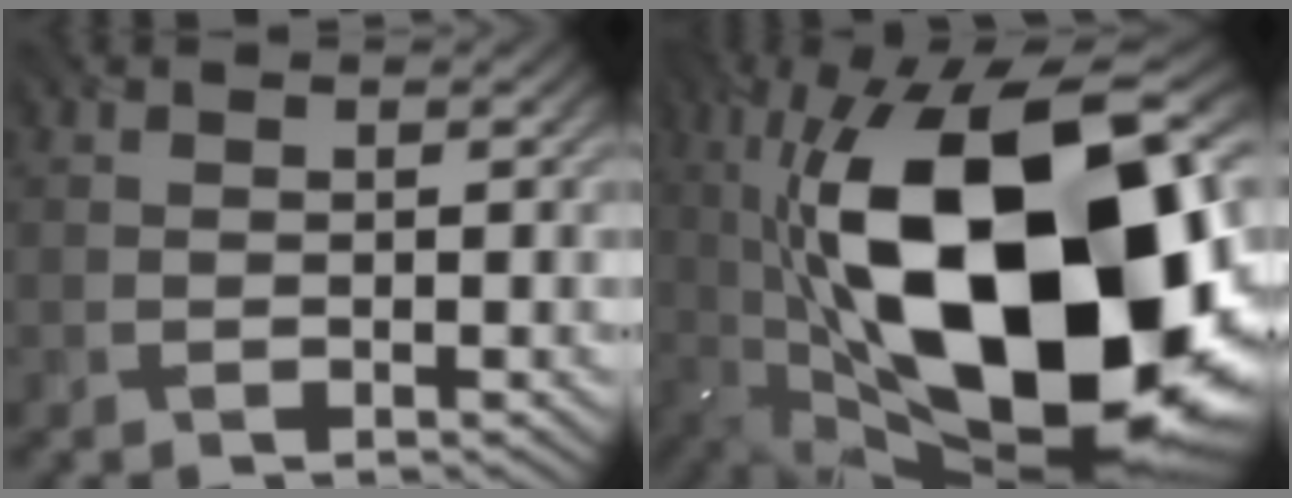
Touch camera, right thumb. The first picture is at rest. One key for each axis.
{"total": 23.4, "fx": -1.1, "fy": 10.9, "fz": 20.6, "tx": -0.396, "ty": 0.005, "tz": -0.025}